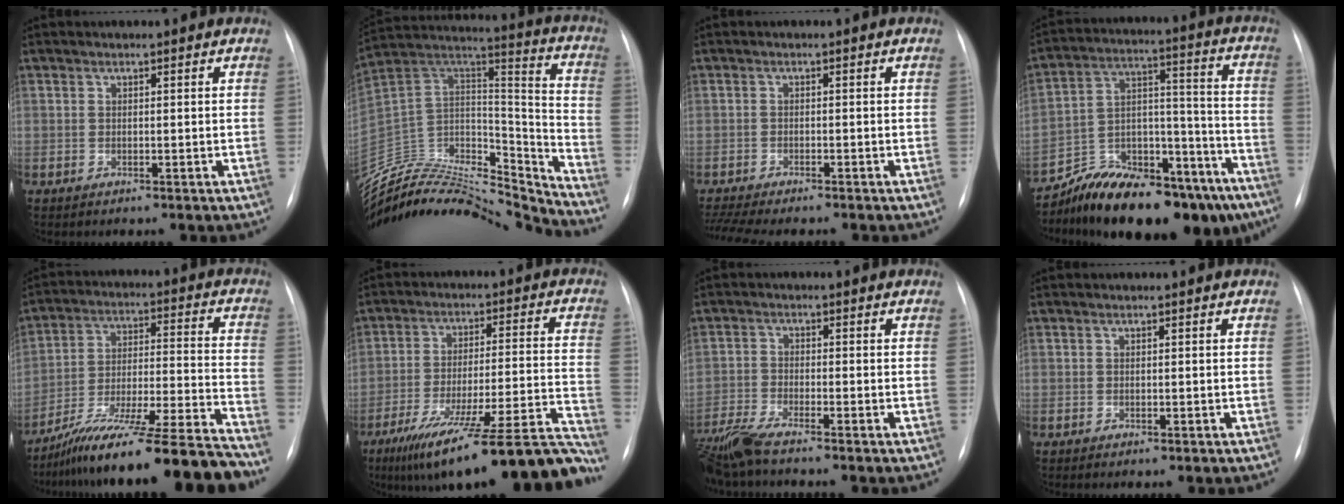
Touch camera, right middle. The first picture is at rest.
{"total": 28.1, "force": [-27.0, 4.3, 6.3], "torque": [-0.136, 0.026, -0.434]}
{"total": 7.5, "force": [-6.5, 1.0, 3.5], "torque": [-0.059, -0.005, -0.102]}
{"total": 22.1, "force": [-17.6, 7.6, 11.1], "torque": [-0.119, 0.056, -0.268]}
{"total": 20.6, "force": [-17.7, -1.4, 10.4], "torque": [-0.149, -0.001, -0.296]}
{"total": 25.6, "force": [-20.8, 1.3, 14.8], "torque": [-0.146, 0.001, -0.307]}
{"total": 6.5, "force": [-5.6, -0.2, 3.2], "torque": [-0.070, -0.022, -0.107]}
{"total": 0.0}